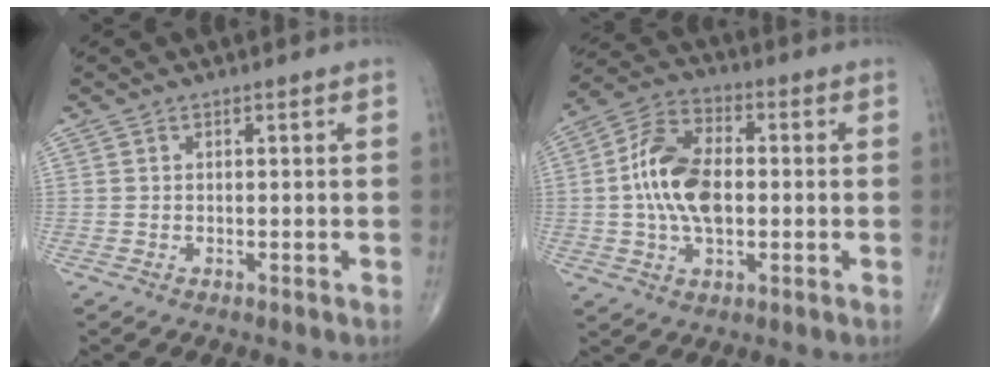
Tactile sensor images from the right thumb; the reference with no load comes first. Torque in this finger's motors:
{"motor_torque": [1.51, 1.82, 1.38, -0.02, 0.14]}